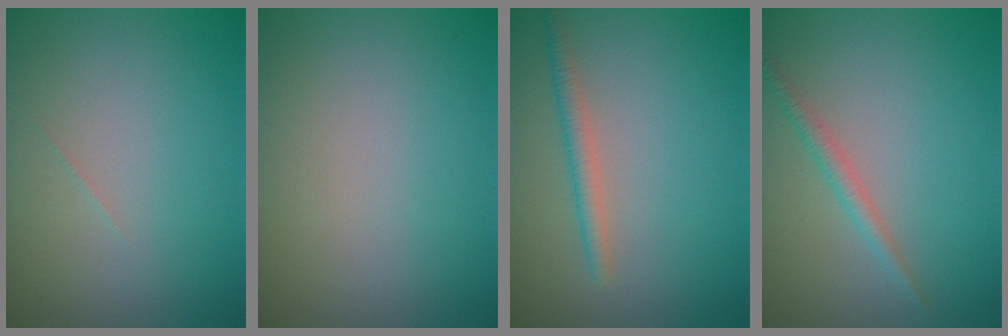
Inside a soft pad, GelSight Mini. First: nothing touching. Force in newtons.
{"total": 0.0}
{"total": 1.9, "press": 1.9, "slide": 0.0}
{"total": 1.6, "press": 1.6, "slide": 0.0}